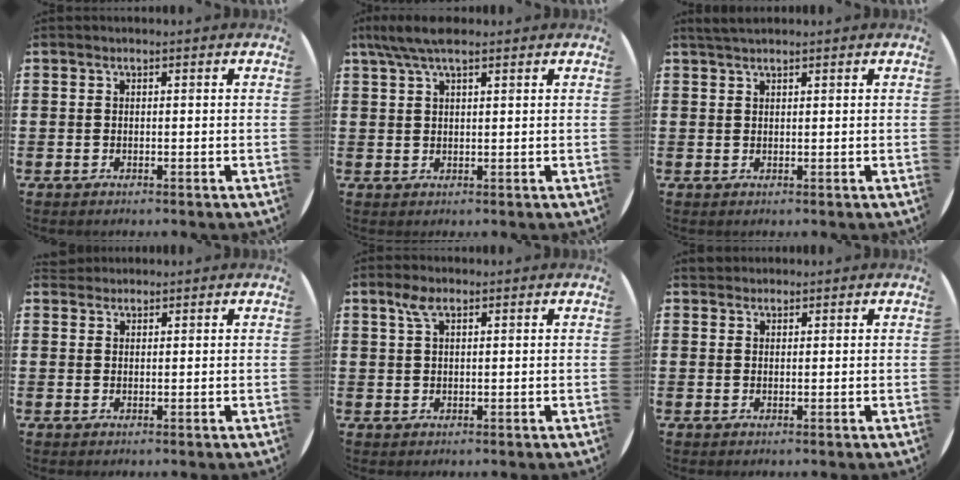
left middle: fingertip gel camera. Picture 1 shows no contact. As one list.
[{"total": 4.2, "force": [3.0, 1.1, 2.8], "torque": [-0.059, 0.006, 0.053]}, {"total": 1.5, "force": [1.4, 0.2, 0.6], "torque": [-0.012, 0.004, 0.025]}, {"total": 1.3, "force": [1.2, 0.4, -0.1], "torque": [0.001, 0.005, 0.023]}, {"total": 2.6, "force": [1.5, 1.0, 1.9], "torque": [-0.042, 0.008, 0.025]}, {"total": 1.1, "force": [1.0, 0.3, -0.2], "torque": [0.002, 0.003, 0.020]}]